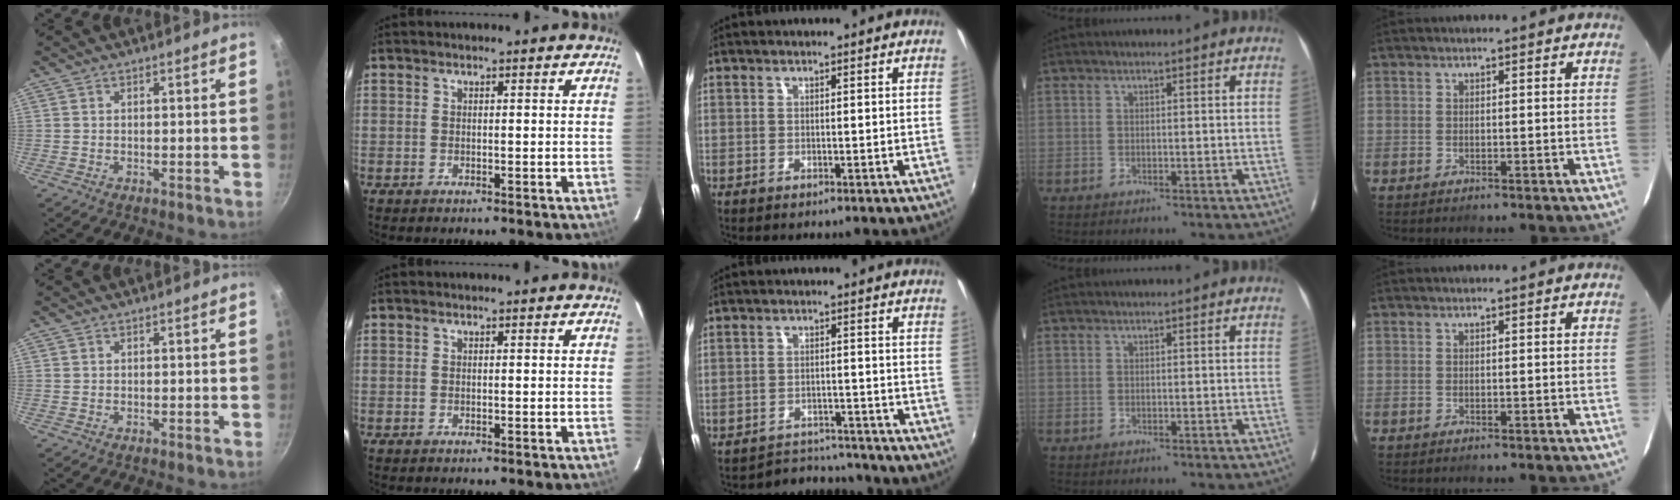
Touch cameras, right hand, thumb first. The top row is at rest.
{"middle": {"total": 6.9, "force": [-6.5, 2.3, -0.3], "torque": [-0.008, 0.017, -0.092]}}